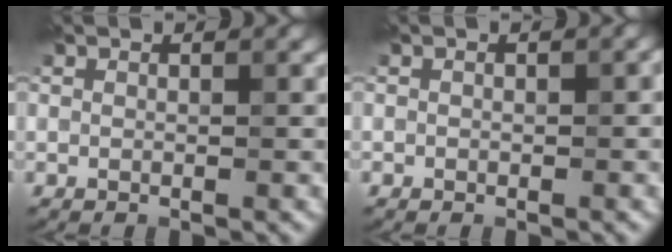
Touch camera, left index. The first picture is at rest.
{"total": 0.7, "force": [-0.2, 0.5, 0.5], "torque": [-0.005, -0.001, -0.001]}